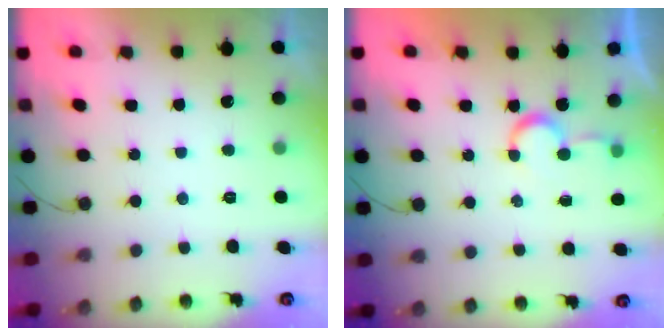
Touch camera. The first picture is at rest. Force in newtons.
{"total": 5.0, "press": 5.0, "slide": 0.3}